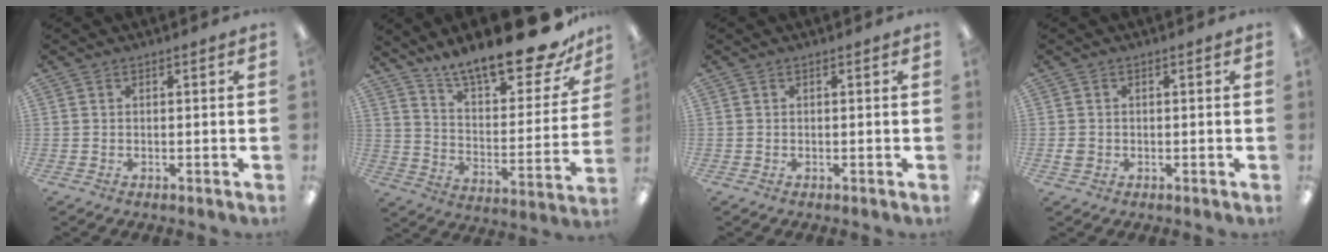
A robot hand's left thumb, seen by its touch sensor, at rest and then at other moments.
{"total": 19.6, "force": [16.5, 4.9, 9.4], "torque": [-0.152, -0.115, 0.282]}
{"total": 0.0}
{"total": 1.8, "force": [-0.3, 1.6, 0.7], "torque": [-0.004, 0.000, -0.007]}